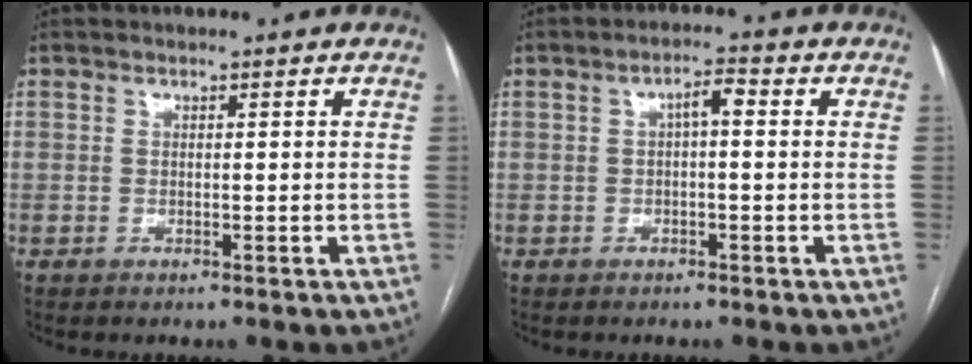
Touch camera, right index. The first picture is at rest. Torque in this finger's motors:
{"motor_torque": [0.42, -0.02, 0.16, 0.05]}